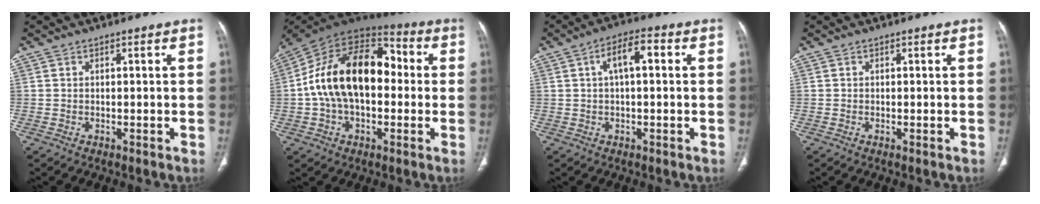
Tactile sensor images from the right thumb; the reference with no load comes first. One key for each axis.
{"total": 21.8, "fx": 0.7, "fy": 13.3, "fz": 17.2, "tx": -0.289, "ty": 0.044, "tz": 0.005}
{"total": 6.4, "fx": 1.3, "fy": 2.6, "fz": 5.7, "tx": -0.097, "ty": 0.021, "tz": 0.018}
{"total": 0.0}